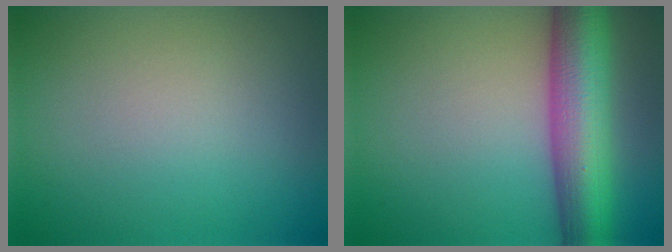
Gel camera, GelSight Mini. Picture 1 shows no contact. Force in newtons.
{"total": 9.7, "press": 9.7, "slide": 0.3}